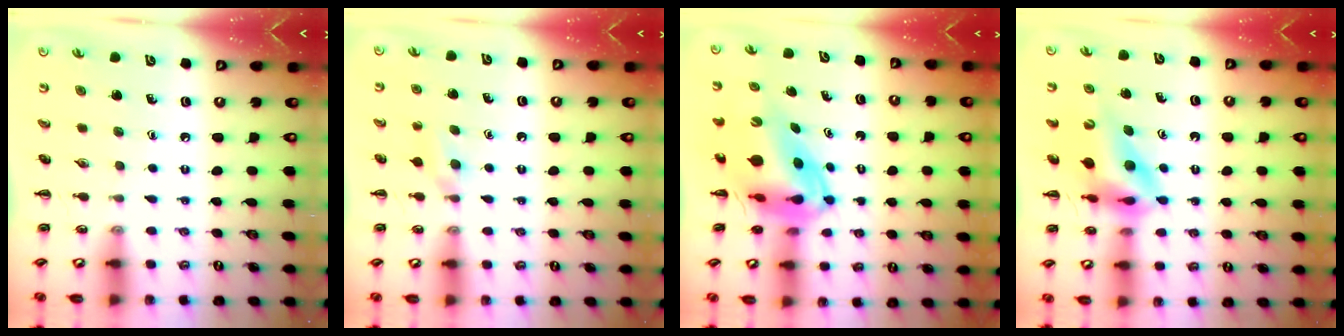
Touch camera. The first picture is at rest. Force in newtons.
{"total": 4.4, "press": 4.1, "slide": 1.5}
{"total": 9.1, "press": 8.8, "slide": 2.5}
{"total": 11.5, "press": 10.9, "slide": 3.5}